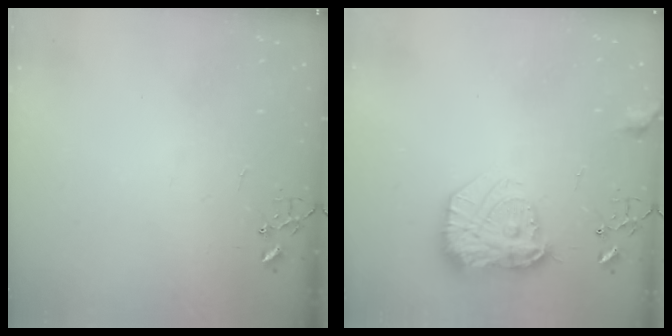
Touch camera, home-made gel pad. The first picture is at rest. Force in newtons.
{"total": 17.2, "press": 17.2, "slide": 1.1}